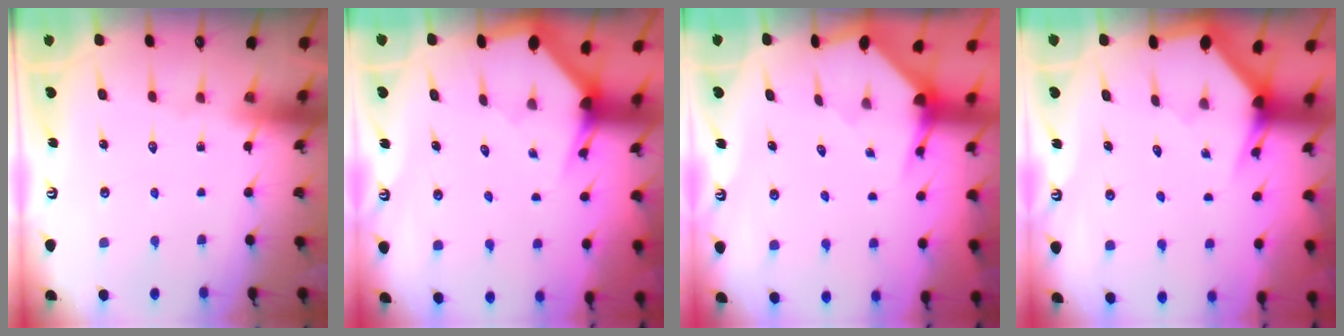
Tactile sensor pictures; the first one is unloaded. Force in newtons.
{"total": 2.9, "press": 2.9, "slide": 0.1}
{"total": 3.1, "press": 3.1, "slide": 0.2}
{"total": 3.0, "press": 3.0, "slide": 0.0}